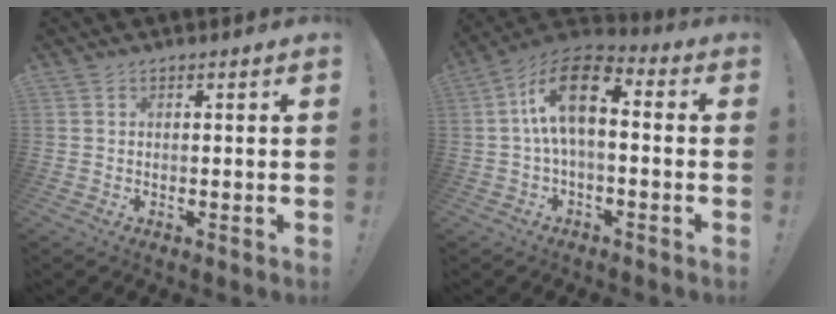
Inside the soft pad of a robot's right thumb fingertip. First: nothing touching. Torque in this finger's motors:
{"motor_torque": [0.10, 0.83, 0.65, 0.48, 0.47]}